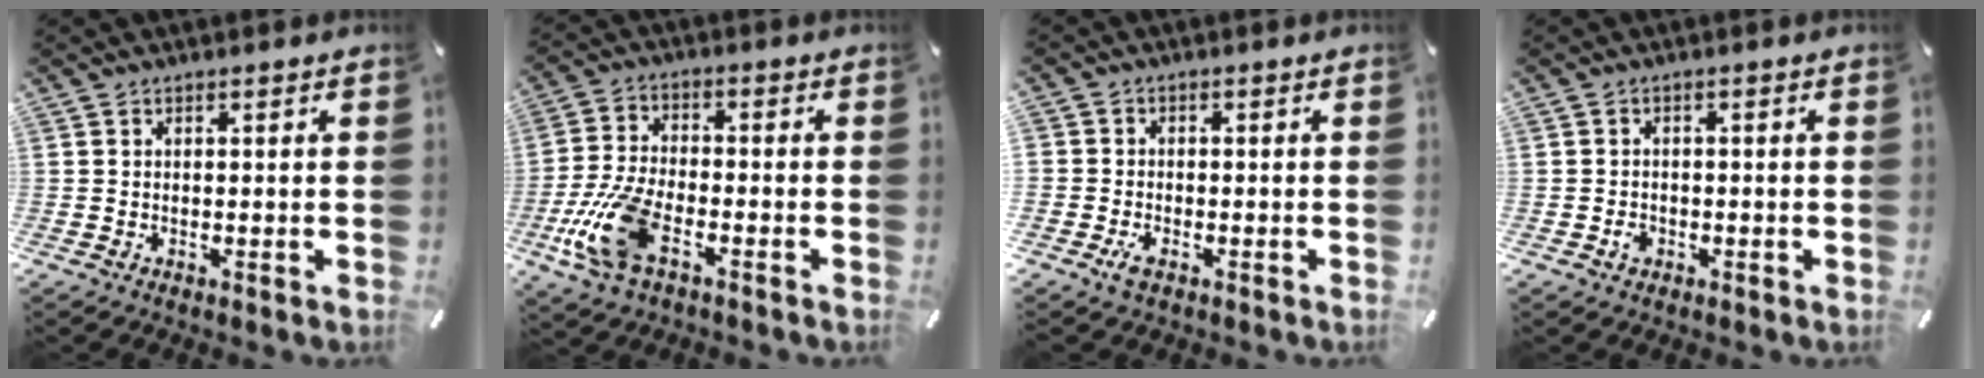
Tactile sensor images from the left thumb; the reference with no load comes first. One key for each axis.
{"total": 12.8, "fx": -5.5, "fy": 5.9, "fz": 9.9, "tx": -0.229, "ty": 0.000, "tz": -0.103}
{"total": 4.0, "fx": -1.6, "fy": 3.5, "fz": 0.9, "tx": -0.007, "ty": 0.011, "tz": -0.030}
{"total": 1.8, "fx": -0.8, "fy": 1.4, "fz": 0.8, "tx": -0.015, "ty": 0.005, "tz": -0.018}